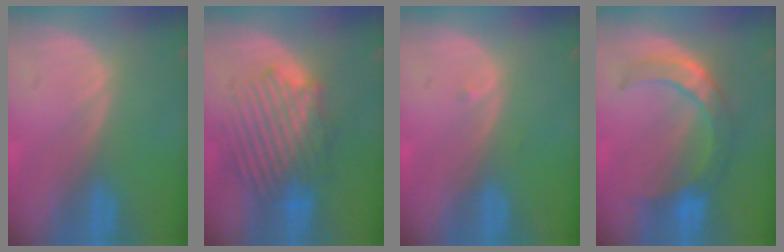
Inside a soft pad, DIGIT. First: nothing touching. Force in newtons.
{"total": 8.8, "press": 8.4, "slide": 2.6}
{"total": 0.5, "press": 0.4, "slide": 0.3}
{"total": 7.0, "press": 6.8, "slide": 1.4}